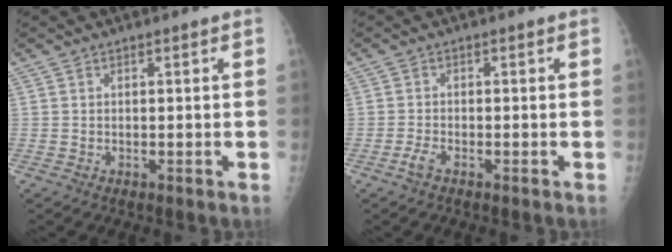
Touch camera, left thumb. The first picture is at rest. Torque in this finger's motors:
{"motor_torque": [-0.34, 0.25, 0.05, 0.01, 0.00]}